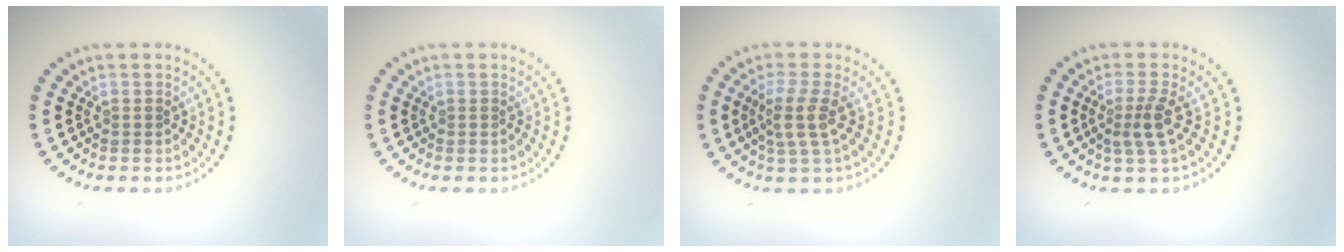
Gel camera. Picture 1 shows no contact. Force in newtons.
{"total": 0.0}
{"total": 2.9, "press": 2.3, "slide": 1.8}
{"total": 2.4, "press": 1.8, "slide": 1.6}